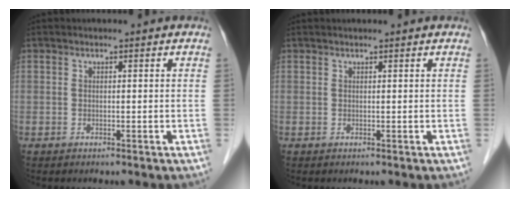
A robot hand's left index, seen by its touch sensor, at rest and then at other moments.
{"total": 1.3, "force": [1.2, -0.1, 0.4], "torque": [-0.007, 0.017, 0.021]}